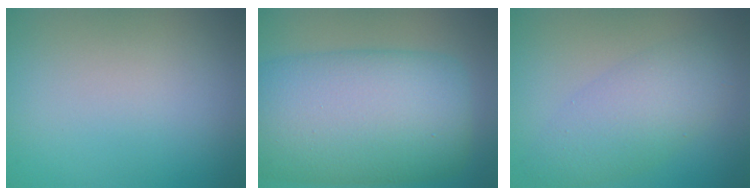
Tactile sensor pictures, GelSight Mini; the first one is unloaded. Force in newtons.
{"total": 14.6, "press": 14.6, "slide": 0.1}
{"total": 4.9, "press": 4.9, "slide": 0.1}